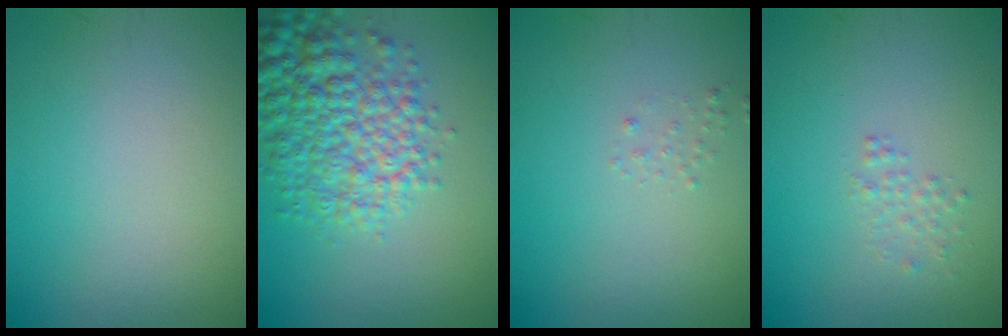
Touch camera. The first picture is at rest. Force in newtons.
{"total": 7.6, "press": 7.6, "slide": 0.2}
{"total": 0.6, "press": 0.6, "slide": 0.0}
{"total": 1.1, "press": 1.1, "slide": 0.0}